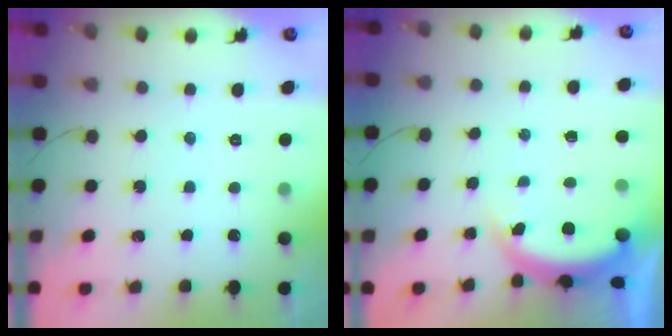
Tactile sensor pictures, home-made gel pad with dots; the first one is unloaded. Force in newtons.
{"total": 4.9, "press": 4.9, "slide": 0.6}